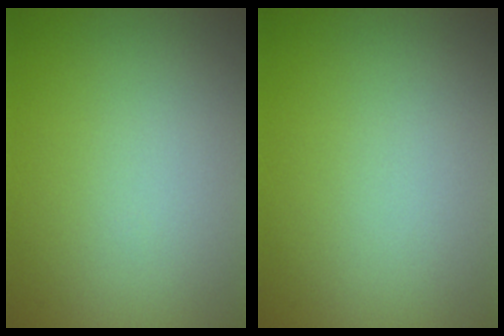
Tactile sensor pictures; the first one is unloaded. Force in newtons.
{"total": 0.0}